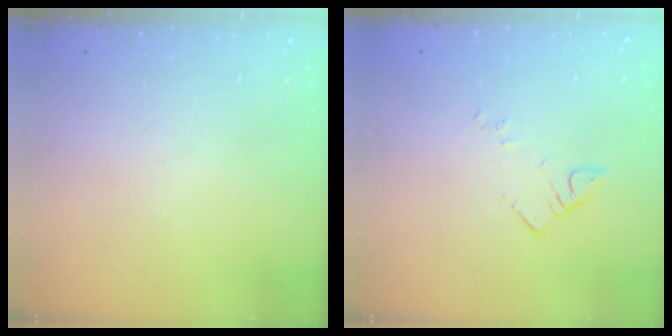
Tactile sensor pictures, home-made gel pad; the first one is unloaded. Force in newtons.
{"total": 3.7, "press": 3.7, "slide": 0.4}